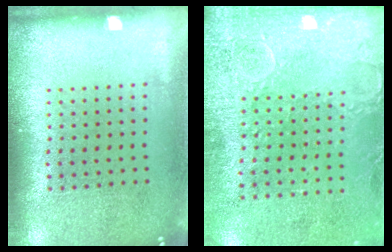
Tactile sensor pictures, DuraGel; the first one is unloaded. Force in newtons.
{"total": 3.0, "press": 2.2, "slide": 2.0}